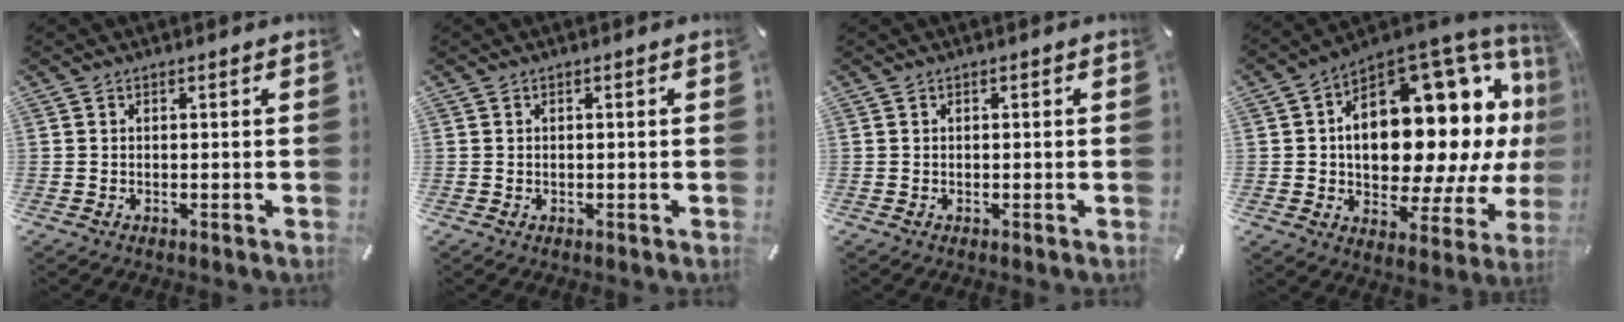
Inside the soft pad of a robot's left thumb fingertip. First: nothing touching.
{"total": 0.0}
{"total": 0.0}
{"total": 22.9, "force": [4.9, 13.0, 18.1], "torque": [-0.256, -0.067, 0.084]}